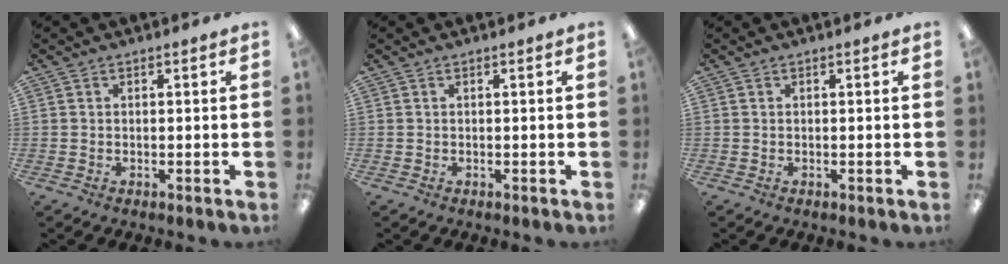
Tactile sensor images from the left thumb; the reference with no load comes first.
{"total": 0.0}
{"total": 0.0}